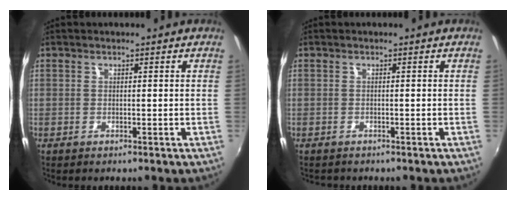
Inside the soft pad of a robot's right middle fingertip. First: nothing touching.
{"total": 1.3, "force": [-1.2, 0.3, 0.2], "torque": [-0.010, -0.004, -0.016]}